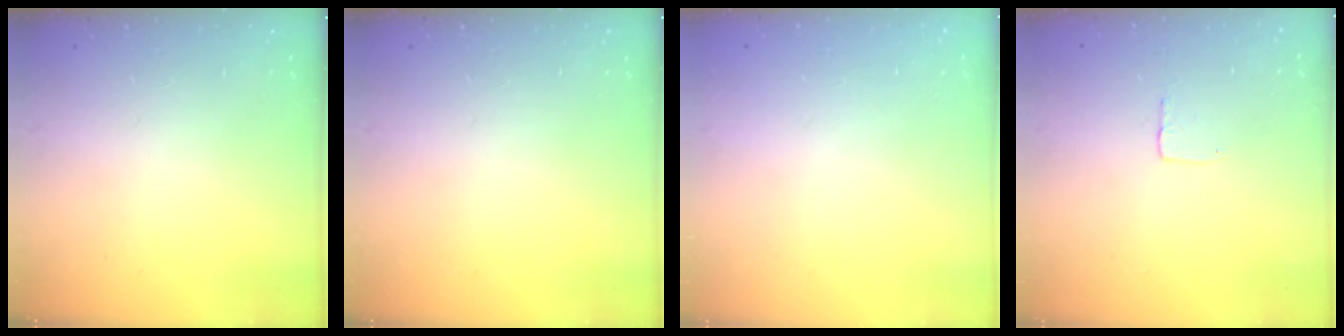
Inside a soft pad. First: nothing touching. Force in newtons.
{"total": 0.0}
{"total": 0.0}
{"total": 2.7, "press": 2.7, "slide": 0.1}